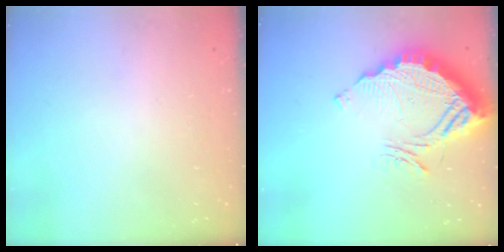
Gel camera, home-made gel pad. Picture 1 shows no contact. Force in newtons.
{"total": 15.9, "press": 15.8, "slide": 1.2}